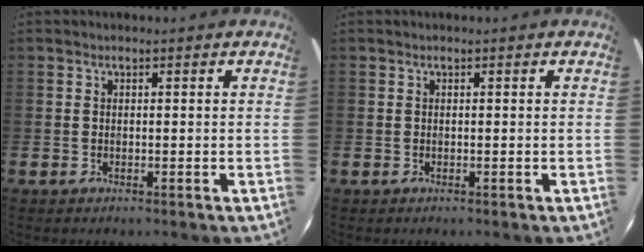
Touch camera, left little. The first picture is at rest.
{"total": 0.0}